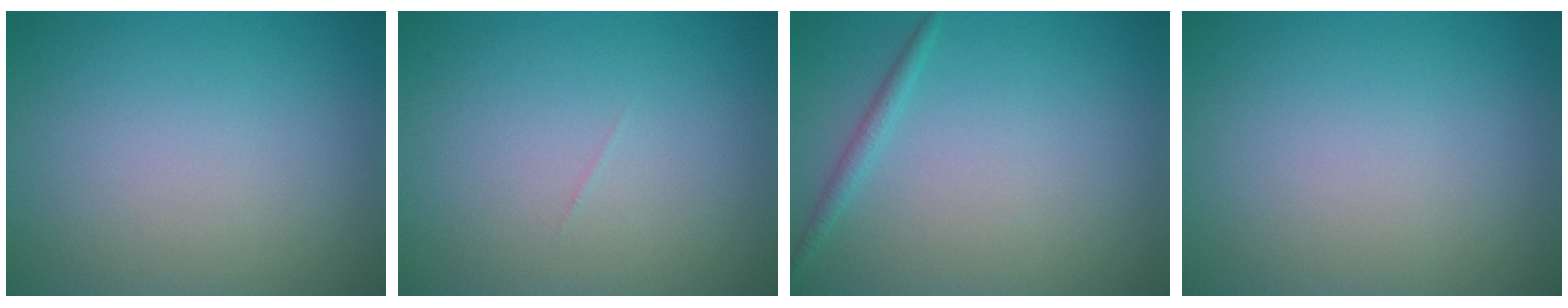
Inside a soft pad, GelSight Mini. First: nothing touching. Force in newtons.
{"total": 0.0}
{"total": 1.2, "press": 1.2, "slide": 0.1}
{"total": 0.0}